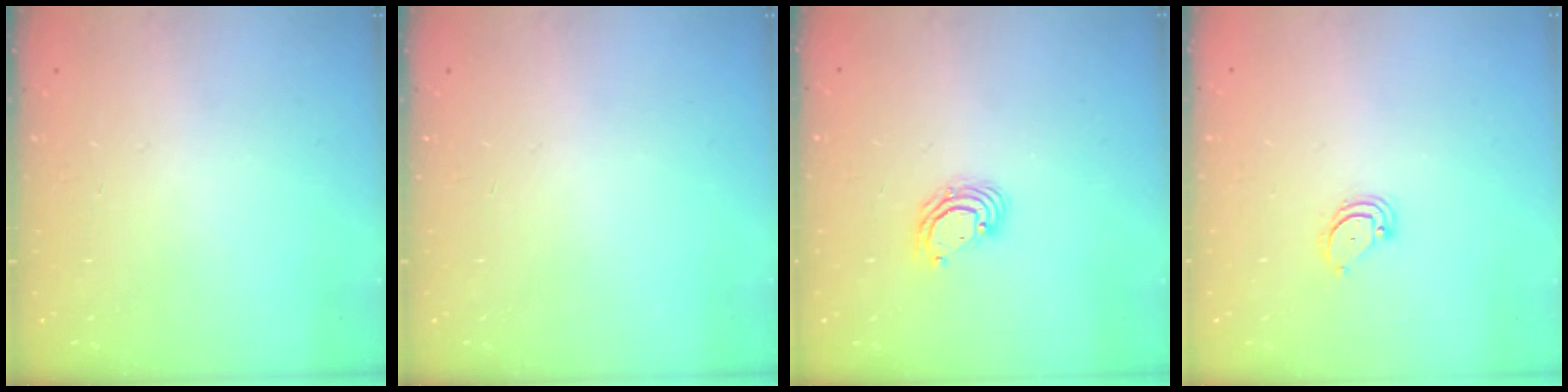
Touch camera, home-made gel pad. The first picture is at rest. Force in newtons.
{"total": 0.0}
{"total": 5.1, "press": 5.1, "slide": 0.2}
{"total": 3.7, "press": 3.7, "slide": 0.3}